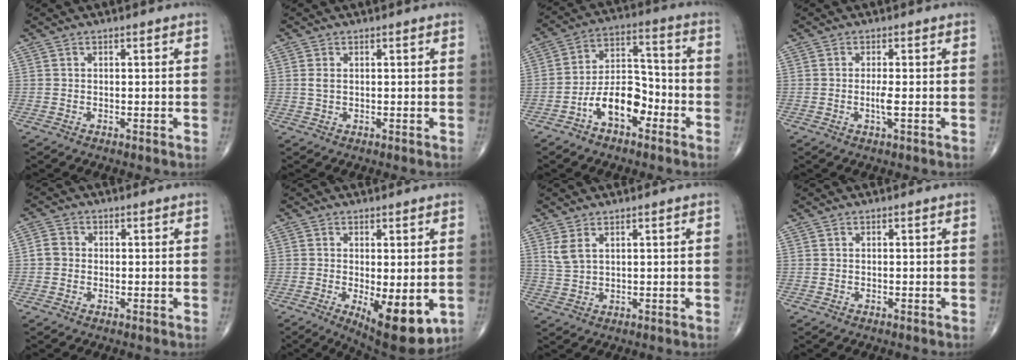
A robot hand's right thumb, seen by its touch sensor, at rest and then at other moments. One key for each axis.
{"total": 1.4, "fx": 0.3, "fy": 0.8, "fz": 1.1, "tx": -0.026, "ty": 0.001, "tz": 0.009}
{"total": 10.7, "fx": -5.1, "fy": 5.9, "fz": 7.3, "tx": -0.108, "ty": 0.049, "tz": -0.096}
{"total": 1.9, "fx": -0.4, "fy": 0.0, "fz": 1.9, "tx": -0.043, "ty": -0.006, "tz": -0.011}
{"total": 2.8, "fx": -0.2, "fy": 2.5, "fz": 1.2, "tx": -0.014, "ty": 0.008, "tz": -0.009}
{"total": 11.1, "fx": -2.9, "fy": 4.1, "fz": 10.0, "tx": -0.134, "ty": -0.025, "tz": -0.030}
{"total": 3.3, "fx": 1.8, "fy": 1.5, "fz": 2.3, "tx": -0.052, "ty": -0.002, "tz": 0.046}
{"total": 0.0}